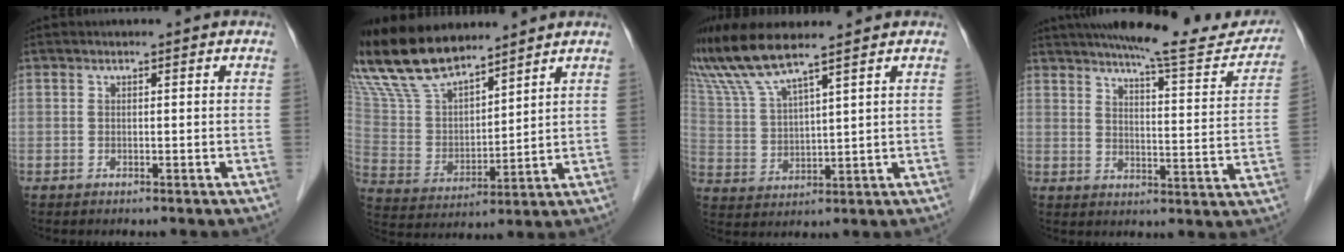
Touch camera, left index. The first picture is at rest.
{"total": 15.8, "force": [13.9, 3.5, 6.7], "torque": [-0.150, 0.015, 0.280]}
{"total": 9.2, "force": [7.8, -0.4, 4.9], "torque": [-0.114, 0.006, 0.158]}
{"total": 17.5, "force": [15.7, 2.2, 7.5], "torque": [-0.098, -0.020, 0.200]}